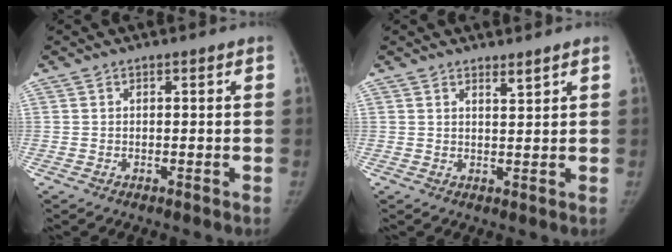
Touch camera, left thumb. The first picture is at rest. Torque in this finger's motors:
{"motor_torque": [0.32, -0.14, 0.30, -0.48, 0.06]}